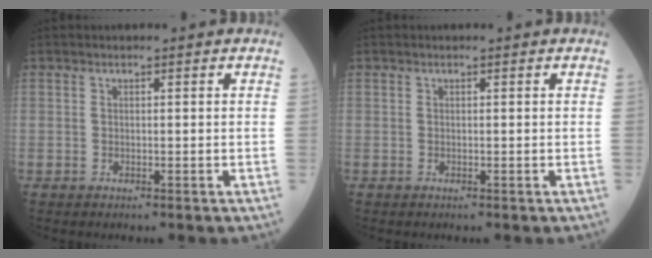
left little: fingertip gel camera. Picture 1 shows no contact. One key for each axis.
{"total": 0.0}